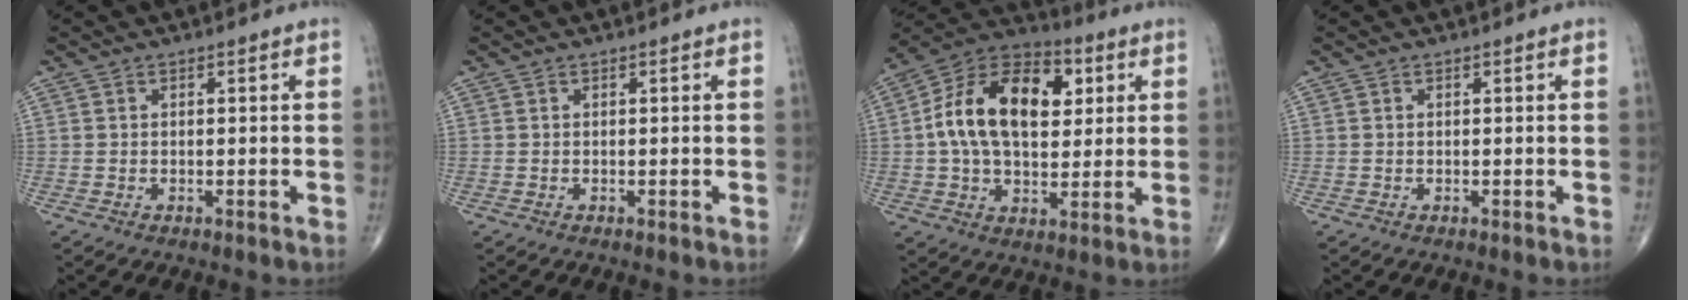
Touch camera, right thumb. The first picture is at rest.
{"total": 0.0}
{"total": 20.0, "force": [3.9, 12.2, 15.3], "torque": [-0.238, 0.012, 0.058]}
{"total": 0.0}